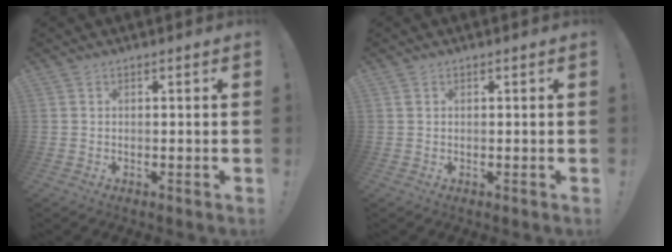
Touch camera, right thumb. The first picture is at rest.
{"total": 0.7, "force": [0.3, 0.6, 0.1], "torque": [-0.003, 0.002, 0.006]}